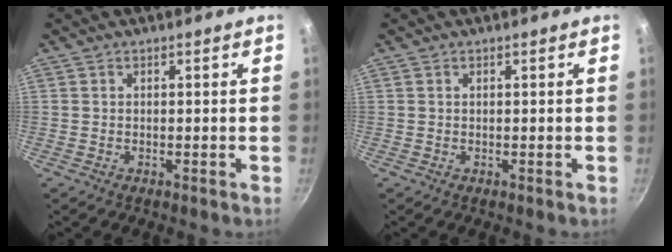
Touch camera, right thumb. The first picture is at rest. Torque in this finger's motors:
{"motor_torque": [-0.26, 0.12, -0.25, 0.22, 0.03]}